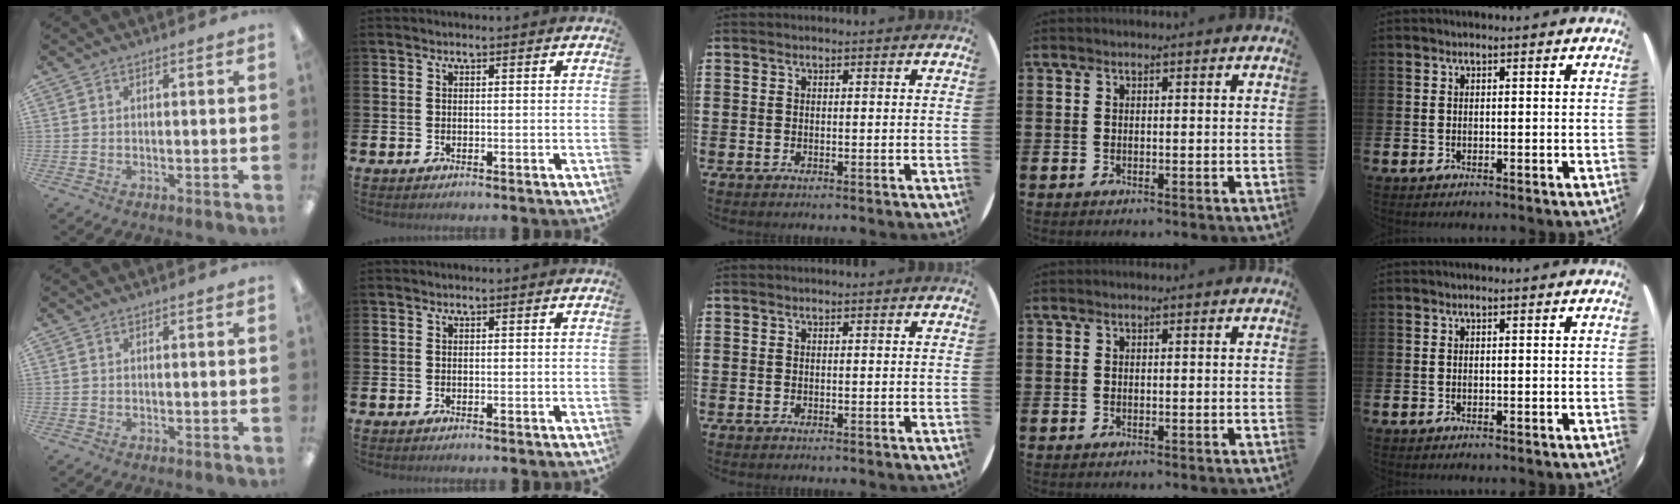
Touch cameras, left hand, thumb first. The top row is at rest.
{}